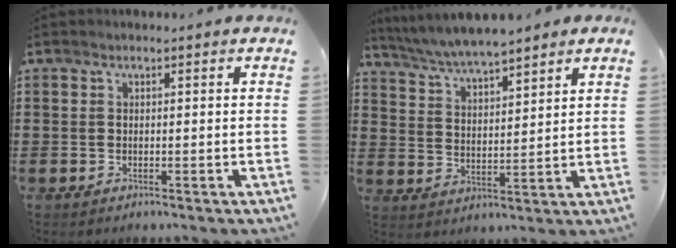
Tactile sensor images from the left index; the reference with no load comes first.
{"total": 5.2, "force": [5.0, 0.1, 1.3], "torque": [-0.047, -0.021, 0.089]}